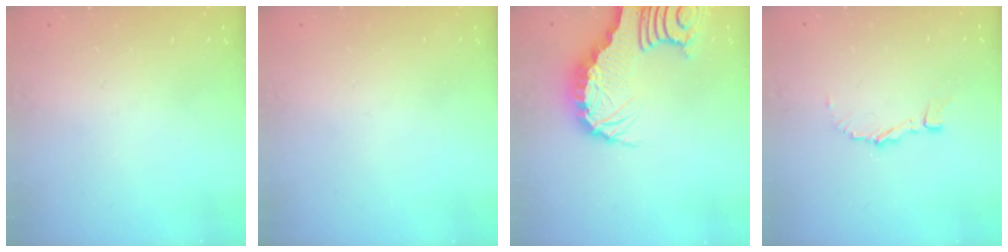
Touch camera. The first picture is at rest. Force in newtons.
{"total": 0.0}
{"total": 6.5, "press": 6.4, "slide": 0.9}
{"total": 3.4, "press": 3.4, "slide": 0.3}